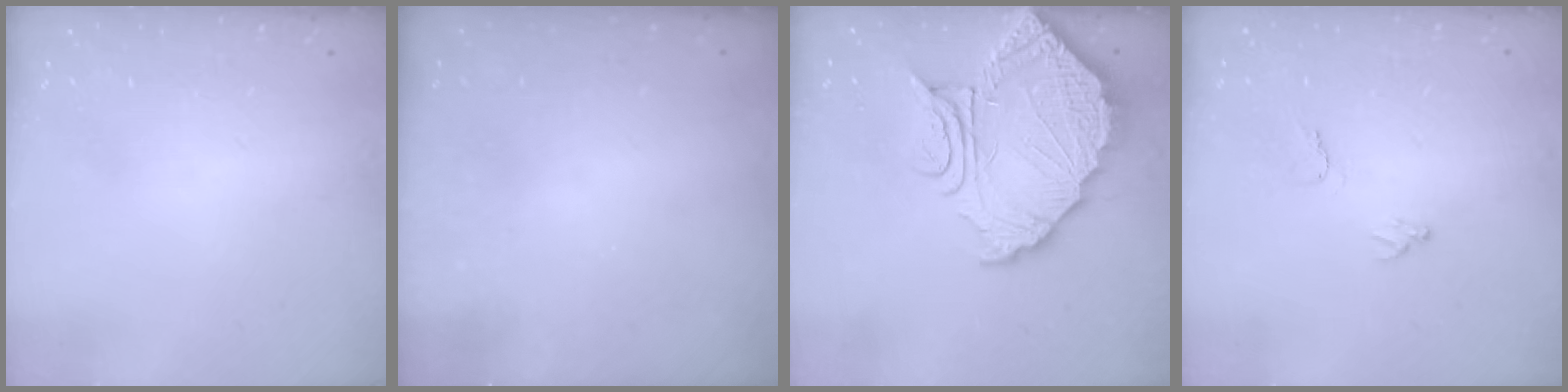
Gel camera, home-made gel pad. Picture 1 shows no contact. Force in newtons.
{"total": 3.0, "press": 3.0, "slide": 0.1}
{"total": 16.9, "press": 16.8, "slide": 1.5}
{"total": 6.6, "press": 6.6, "slide": 0.3}